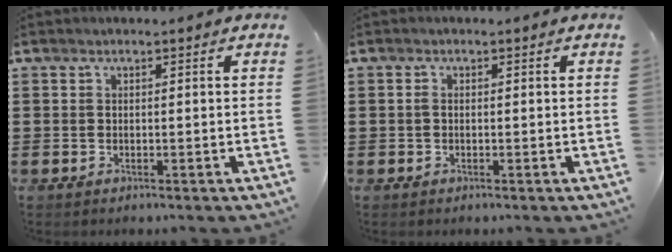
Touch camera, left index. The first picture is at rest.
{"total": 0.7, "force": [-0.2, 0.3, 0.6], "torque": [-0.014, -0.001, -0.004]}